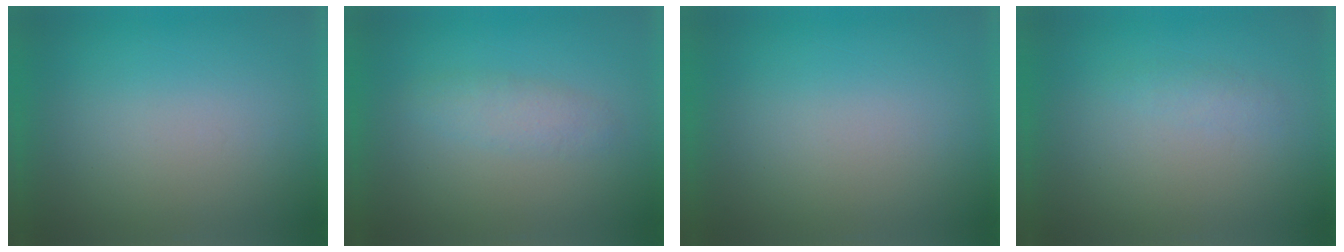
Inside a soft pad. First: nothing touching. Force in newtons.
{"total": 2.2}
{"total": 0.0}
{"total": 1.2}